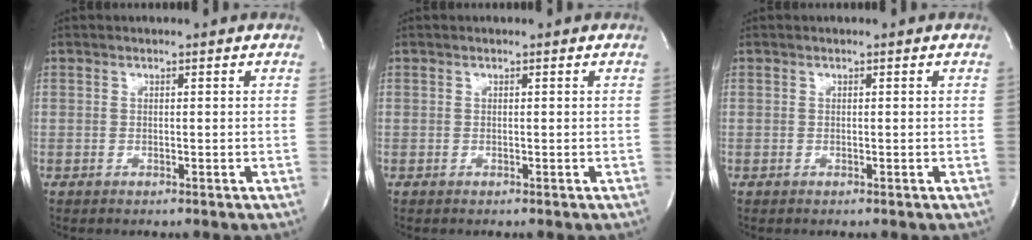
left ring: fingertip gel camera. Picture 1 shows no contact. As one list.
[{"total": 0.0}, {"total": 0.0}]